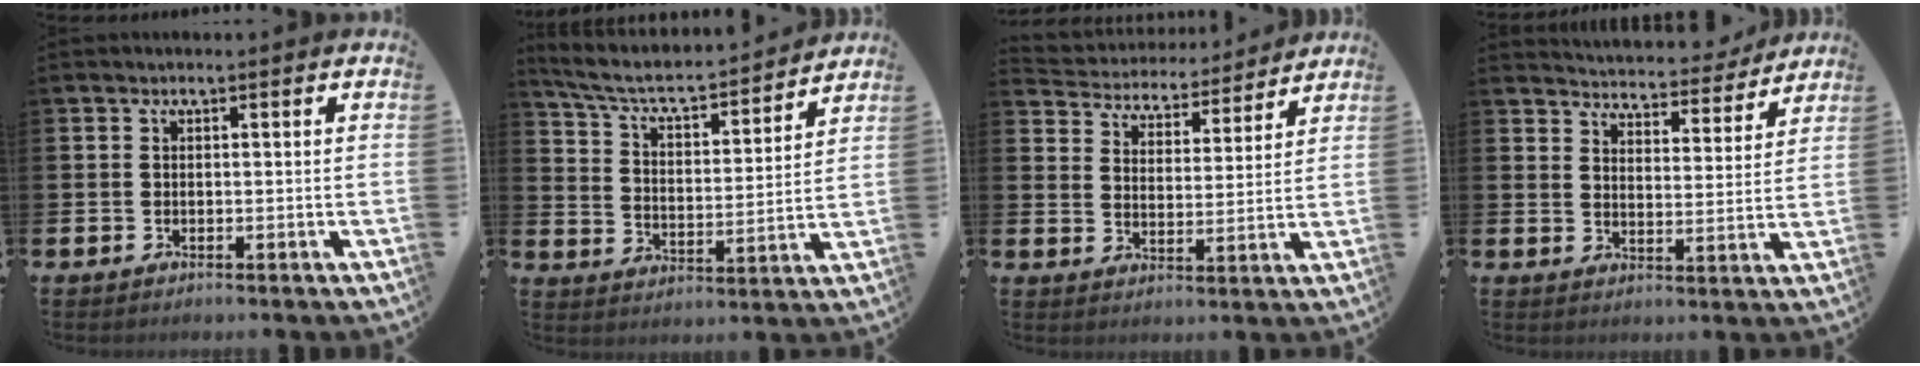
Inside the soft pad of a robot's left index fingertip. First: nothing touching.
{"total": 6.6, "force": [6.0, 1.6, 2.4], "torque": [-0.082, -0.043, 0.098]}
{"total": 4.7, "force": [4.5, 1.3, -0.1], "torque": [-0.032, -0.038, 0.074]}
{"total": 4.8, "force": [4.7, 0.8, 0.1], "torque": [-0.020, -0.040, 0.078]}